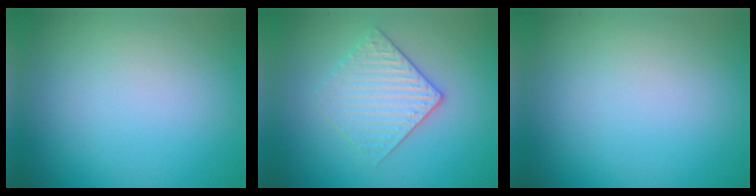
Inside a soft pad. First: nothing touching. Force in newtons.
{"total": 3.2, "press": 2.9, "slide": 1.4}
{"total": 0.0}